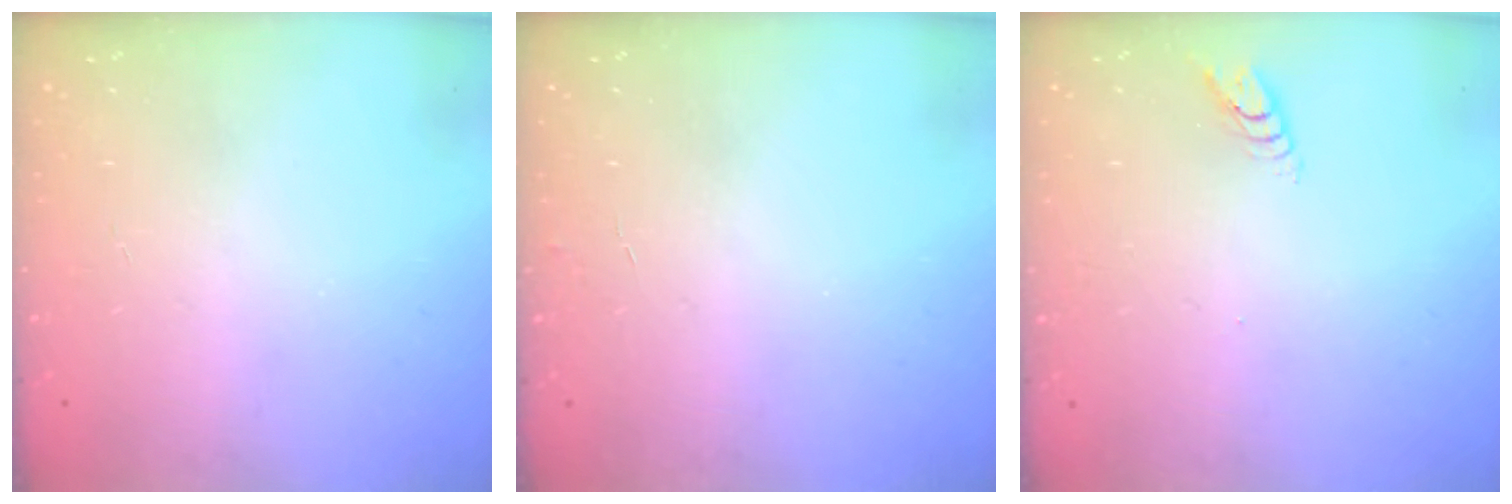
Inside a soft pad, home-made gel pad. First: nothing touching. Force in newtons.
{"total": 2.5, "press": 2.5, "slide": 0.2}
{"total": 3.7, "press": 3.7, "slide": 0.3}